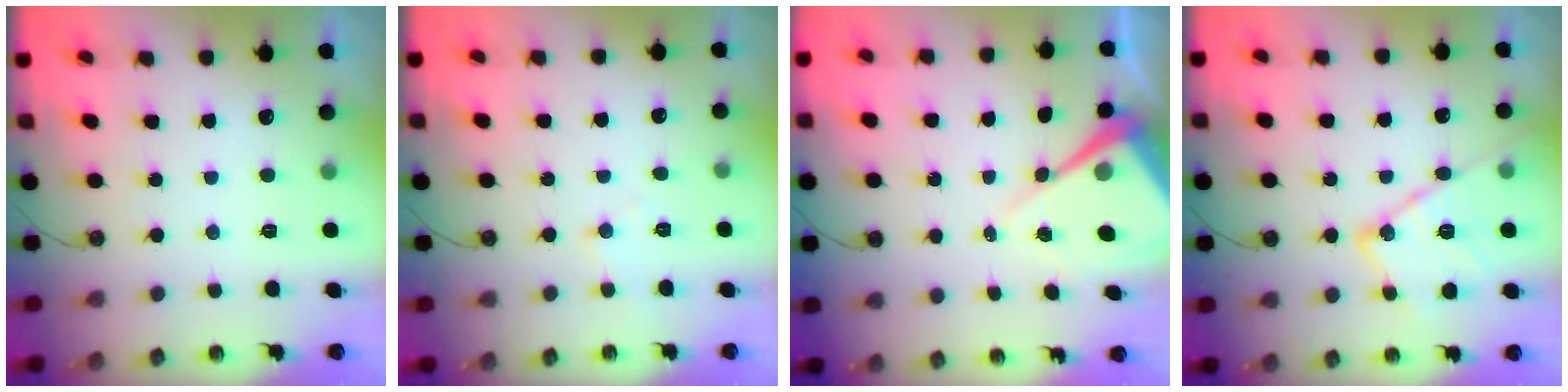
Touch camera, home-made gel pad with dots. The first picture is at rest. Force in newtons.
{"total": 6.1, "press": 6.0, "slide": 1.0}
{"total": 9.6, "press": 9.6, "slide": 0.7}
{"total": 17.3, "press": 17.2, "slide": 1.6}